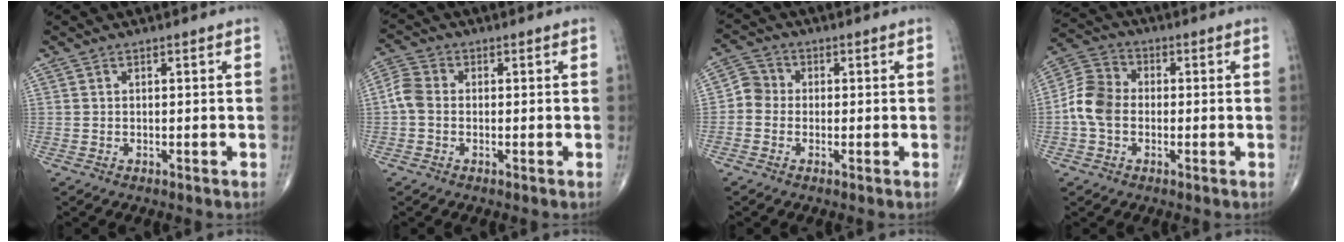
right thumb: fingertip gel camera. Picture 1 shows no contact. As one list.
[{"total": 4.1, "force": [-0.5, 3.1, 2.6], "torque": [-0.058, 0.010, -0.021]}, {"total": 3.8, "force": [-0.7, 3.5, 1.3], "torque": [-0.005, 0.009, -0.030]}, {"total": 8.0, "force": [-1.1, 6.1, 5.1], "torque": [-0.094, 0.025, -0.034]}]